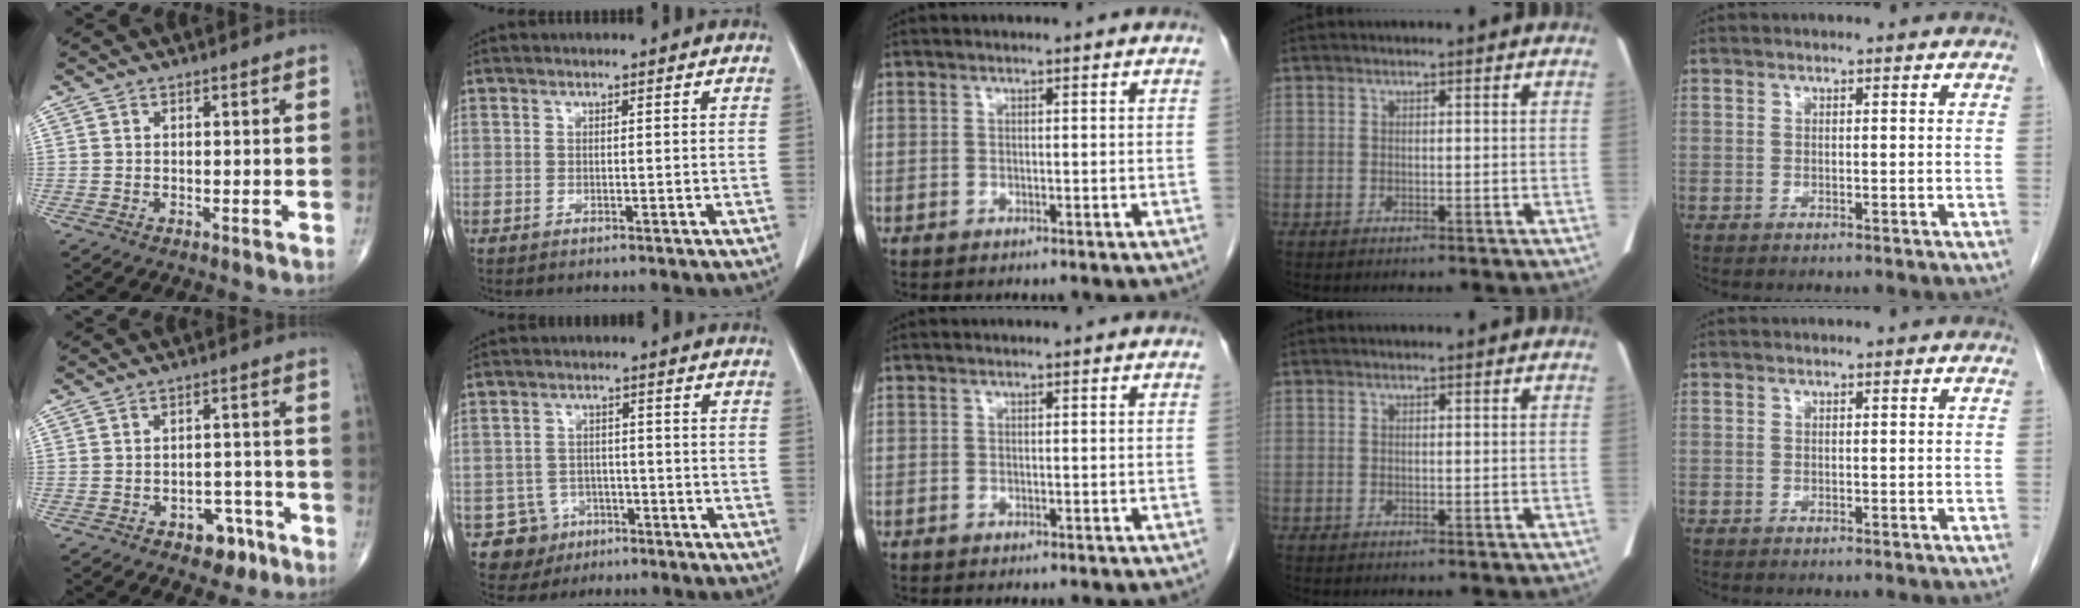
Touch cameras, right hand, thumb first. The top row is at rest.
{"thumb": {"total": 6.1, "force": [-3.7, 3.8, 3.1], "torque": [-0.010, 0.035, -0.049]}, "index": {"total": 5.4, "force": [-2.6, 4.7, 0.0], "torque": [0.004, 0.012, -0.038]}}